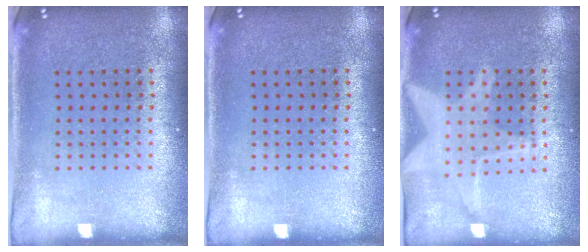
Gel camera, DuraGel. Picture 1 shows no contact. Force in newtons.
{"total": 0.0}
{"total": 2.1, "press": 2.1, "slide": 0.2}